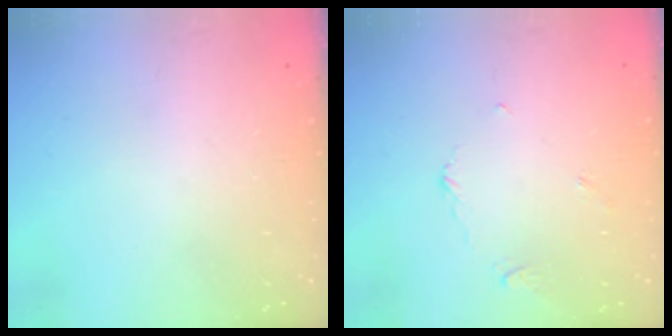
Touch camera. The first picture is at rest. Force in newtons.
{"total": 2.9, "press": 2.9, "slide": 0.3}